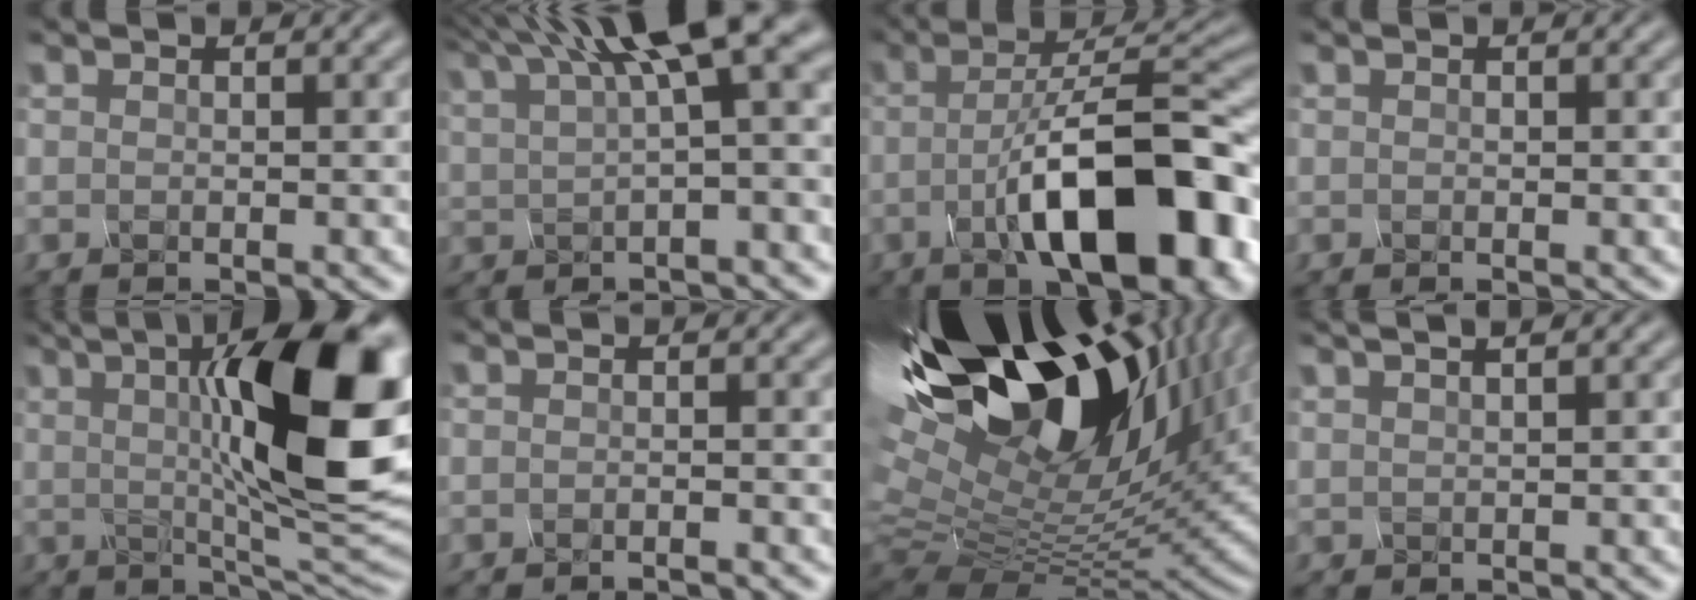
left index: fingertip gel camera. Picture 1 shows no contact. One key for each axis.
{"total": 8.0, "fx": 3.9, "fy": 1.1, "fz": 6.9, "tx": -0.078, "ty": 0.030, "tz": 0.076}
{"total": 12.2, "fx": -5.4, "fy": 4.1, "fz": 10.1, "tx": -0.154, "ty": 0.015, "tz": -0.072}
{"total": 0.7, "fx": -0.1, "fy": -0.5, "fz": -0.4, "tx": -0.003, "ty": -0.001, "tz": 0.005}
{"total": 13.4, "fx": 3.0, "fy": 2.3, "fz": 12.8, "tx": -0.185, "ty": 0.008, "tz": 0.064}
{"total": 1.4, "fx": -1.3, "fy": 0.0, "fz": 0.6, "tx": 0.008, "ty": -0.002, "tz": -0.014}
{"total": 18.7, "fx": 9.8, "fy": 8.5, "fz": 13.5, "tx": -0.272, "ty": 0.063, "tz": 0.168}
{"total": 2.3, "fx": 2.0, "fy": 0.4, "fz": 1.0, "tx": -0.008, "ty": 0.030, "tz": 0.012}